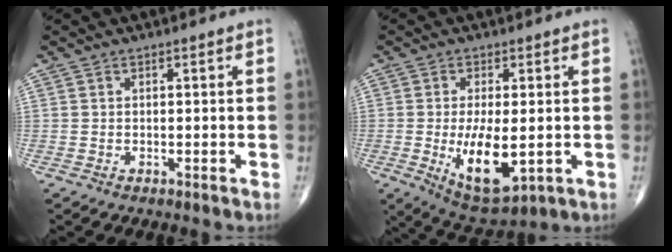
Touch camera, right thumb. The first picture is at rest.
{"total": 11.3, "force": [-1.7, 4.7, 10.1], "torque": [-0.169, -0.022, -0.015]}